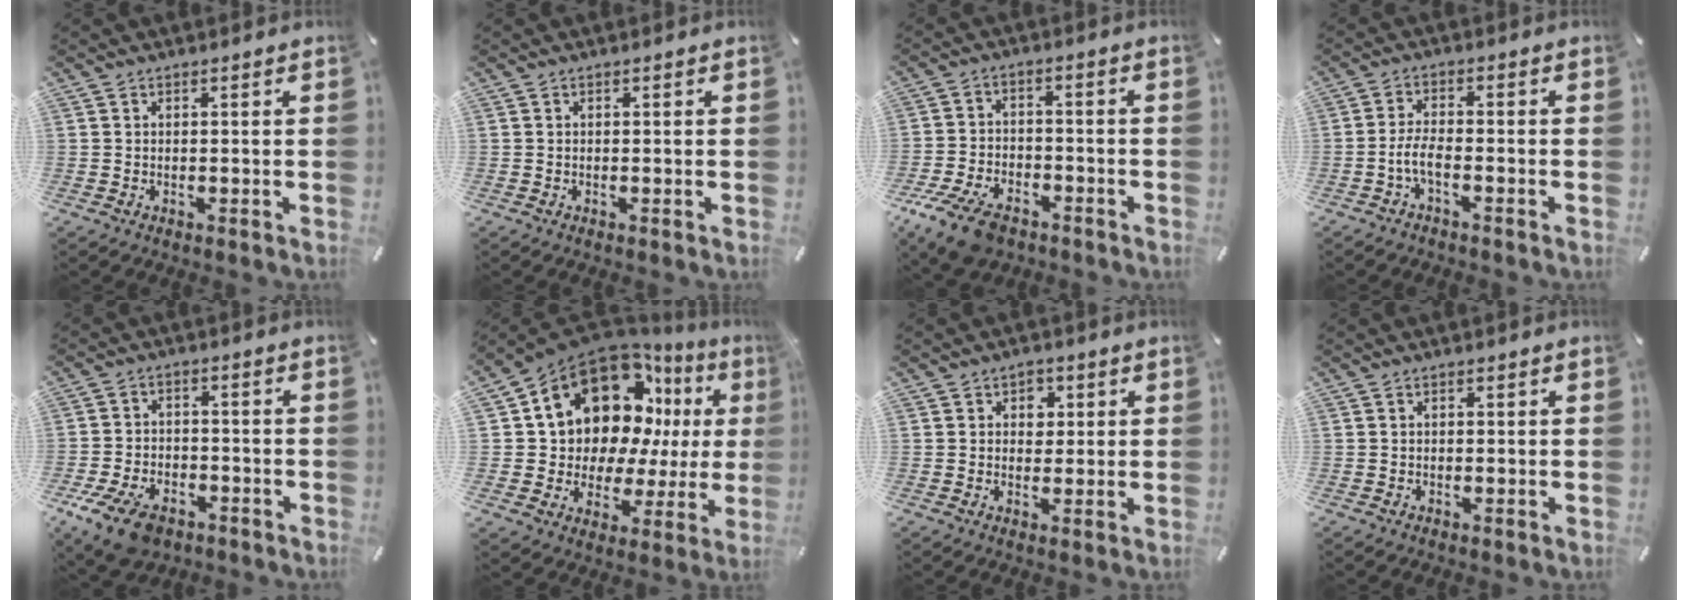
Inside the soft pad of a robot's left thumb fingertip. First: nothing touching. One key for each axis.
{"total": 0.0}
{"total": 9.6, "fx": -6.8, "fy": 4.3, "fz": 5.2, "tx": -0.114, "ty": 0.027, "tz": -0.129}
{"total": 4.6, "fx": -2.1, "fy": 1.4, "fz": 3.9, "tx": -0.087, "ty": 0.003, "tz": -0.044}
{"total": 9.6, "fx": -5.7, "fy": 5.6, "fz": 5.3, "tx": -0.109, "ty": 0.026, "tz": -0.103}
{"total": 18.5, "fx": 9.8, "fy": 11.9, "fz": 10.2, "tx": -0.166, "ty": -0.082, "tz": 0.177}
{"total": 3.8, "fx": 1.0, "fy": 3.2, "fz": 1.8, "tx": -0.009, "ty": -0.005, "tz": 0.009}
{"total": 0.5, "fx": 0.0, "fy": 0.4, "fz": 0.4, "tx": -0.007, "ty": 0.002, "tz": -0.001}